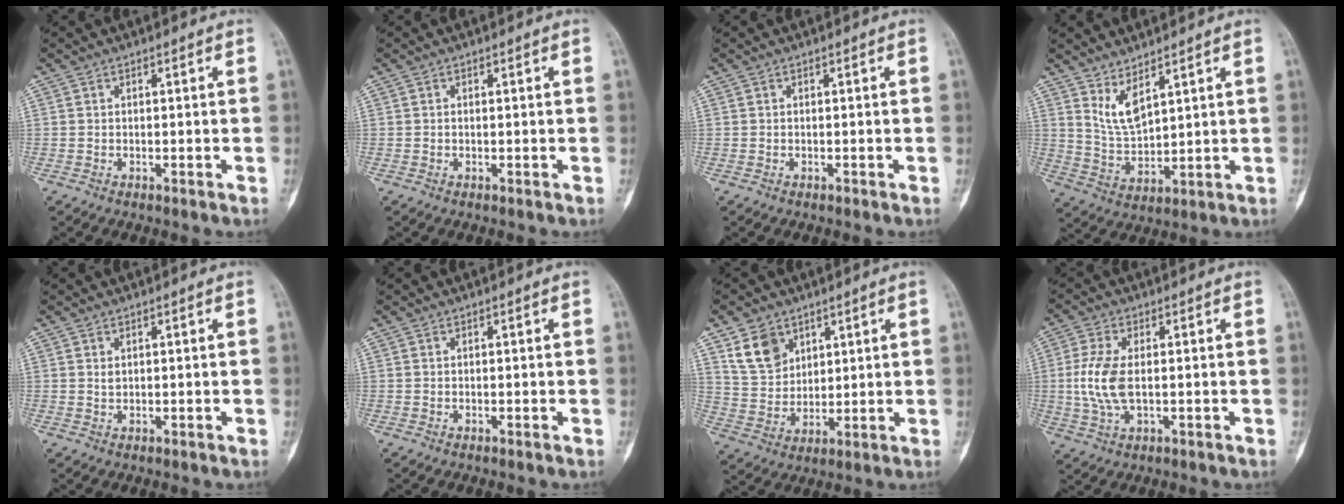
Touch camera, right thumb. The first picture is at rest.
{"total": 0.0}
{"total": 0.0}
{"total": 6.2, "force": [4.1, 2.2, 4.1], "torque": [-0.068, -0.045, 0.092]}
{"total": 0.8, "force": [0.4, 0.6, 0.5], "torque": [0.002, 0.000, 0.008]}
{"total": 0.0}
{"total": 8.9, "force": [5.1, 6.4, 3.6], "torque": [-0.047, -0.024, 0.108]}
{"total": 8.0, "force": [0.0, 4.0, 7.0], "torque": [-0.161, -0.001, -0.001]}